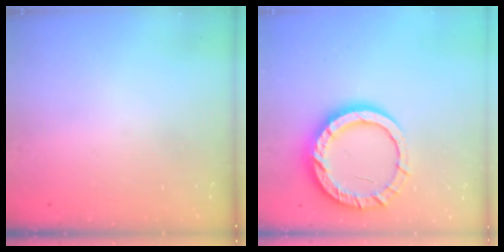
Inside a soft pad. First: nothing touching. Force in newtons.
{"total": 15.1, "press": 15.0, "slide": 1.1}